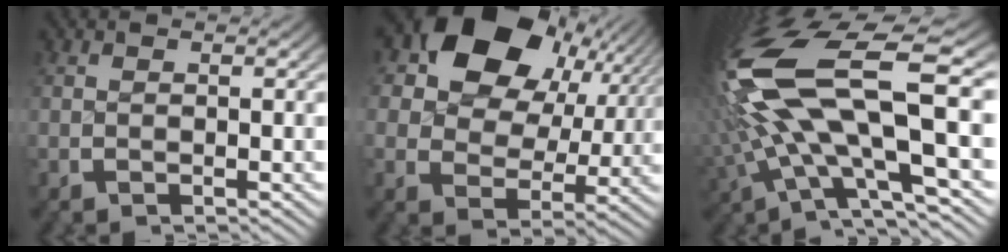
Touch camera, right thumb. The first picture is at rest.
{"total": 12.2, "force": [3.3, 8.4, 8.2], "torque": [-0.164, -0.016, 0.061]}
{"total": 13.6, "force": [0.0, 6.3, 12.0], "torque": [-0.260, -0.012, 0.015]}